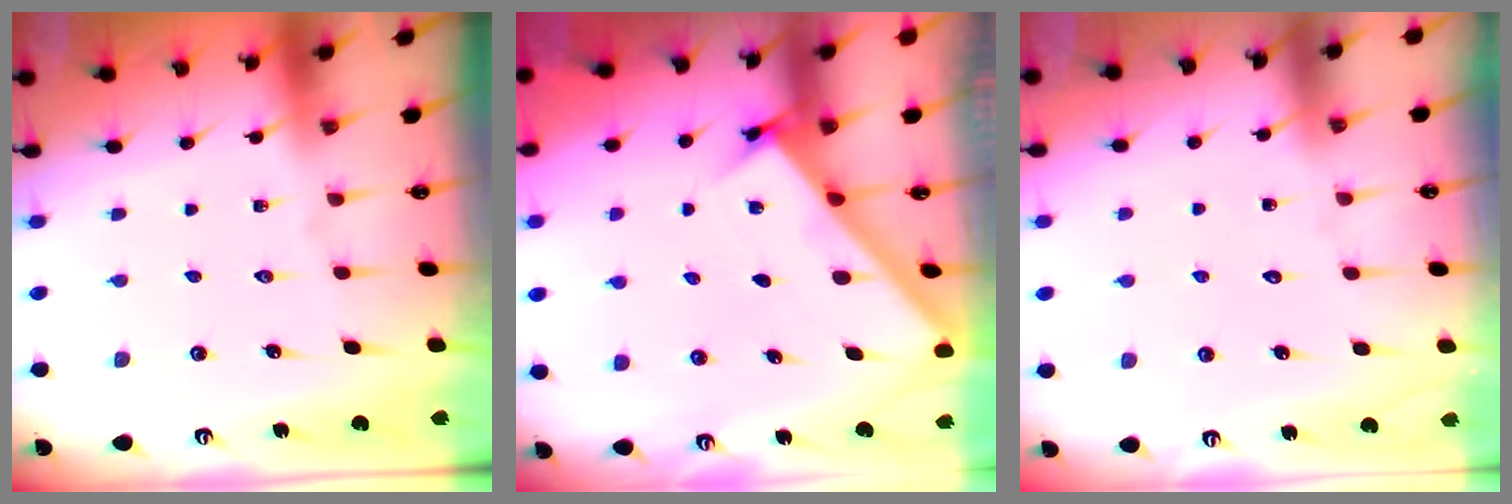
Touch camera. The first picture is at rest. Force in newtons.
{"total": 3.1, "press": 3.1, "slide": 0.1}
{"total": 5.9, "press": 5.9, "slide": 0.4}